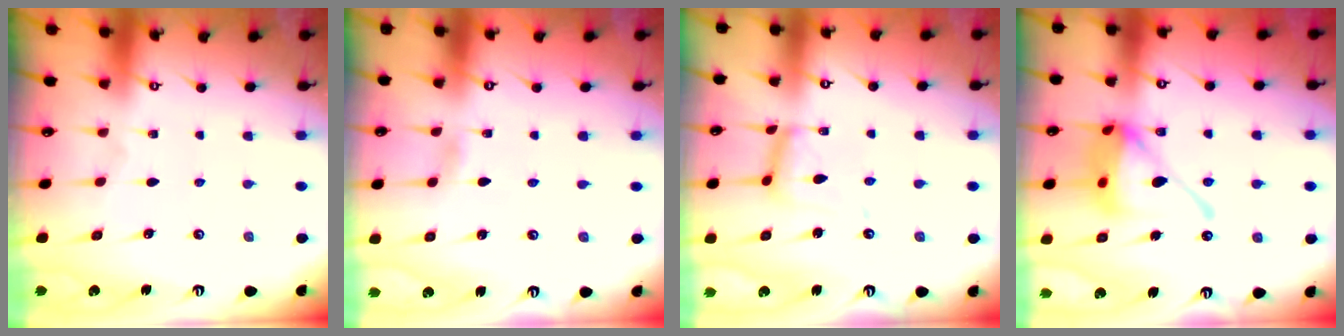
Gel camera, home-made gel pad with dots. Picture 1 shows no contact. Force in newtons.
{"total": 1.7, "press": 1.7, "slide": 0.2}
{"total": 10.8, "press": 10.7, "slide": 0.9}
{"total": 16.3, "press": 16.2, "slide": 2.1}